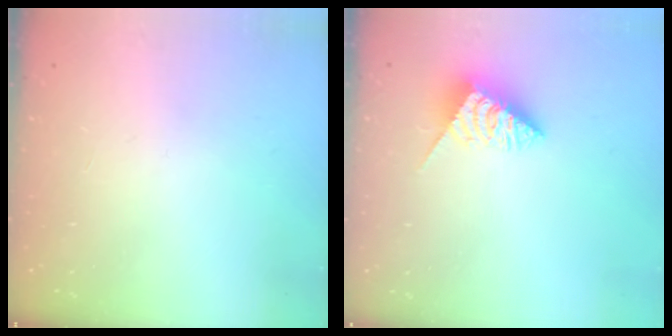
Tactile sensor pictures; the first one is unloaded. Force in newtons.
{"total": 4.0, "press": 4.0, "slide": 0.5}